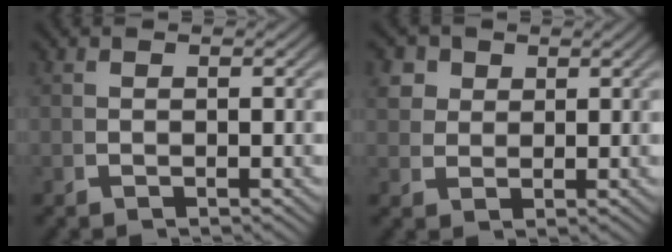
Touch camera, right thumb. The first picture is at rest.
{"total": 4.1, "force": [2.0, 3.1, 1.8], "torque": [-0.043, -0.005, 0.043]}